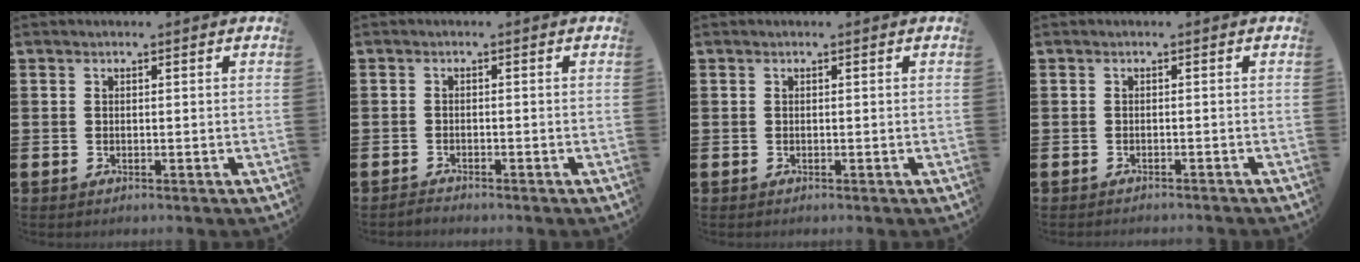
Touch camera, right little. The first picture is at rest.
{"total": 0.9, "force": [-0.9, 0.0, 0.0], "torque": [-0.003, -0.003, -0.017]}
{"total": 0.0}
{"total": 0.6, "force": [-0.6, -0.1, -0.1], "torque": [0.001, -0.002, -0.012]}